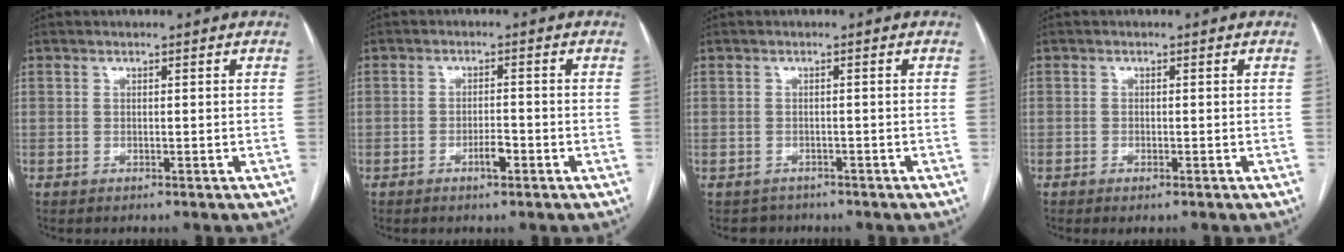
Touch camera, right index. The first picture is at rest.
{"total": 2.5, "force": [-1.3, 0.7, 2.0], "torque": [-0.034, 0.001, -0.022]}
{"total": 2.2, "force": [-1.7, 1.3, -0.4], "torque": [-0.001, 0.003, -0.026]}
{"total": 1.0, "force": [-0.6, 0.2, 0.7], "torque": [-0.012, -0.001, -0.008]}